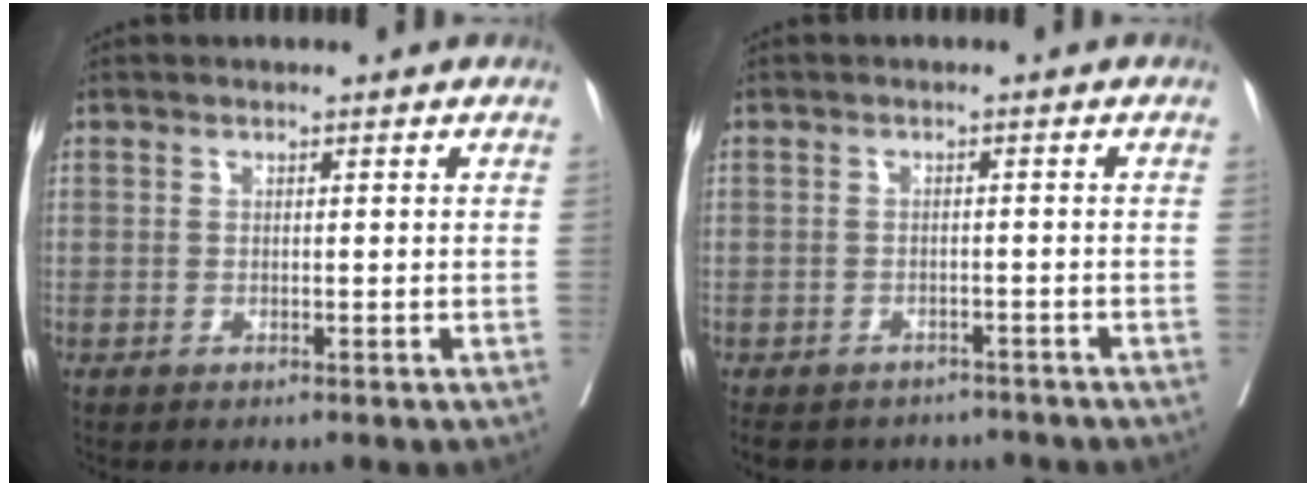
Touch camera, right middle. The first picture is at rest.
{"total": 8.9, "force": [-8.1, 3.2, 1.6], "torque": [-0.027, 0.007, -0.097]}